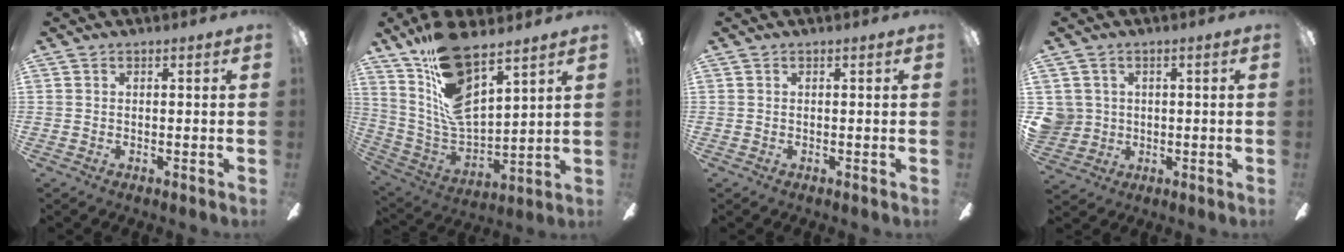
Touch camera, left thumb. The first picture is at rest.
{"total": 16.7, "force": [11.1, 6.8, 10.5], "torque": [-0.206, -0.067, 0.203]}
{"total": 0.0}
{"total": 4.8, "force": [1.0, 4.7, 0.6], "torque": [-0.025, 0.008, 0.020]}